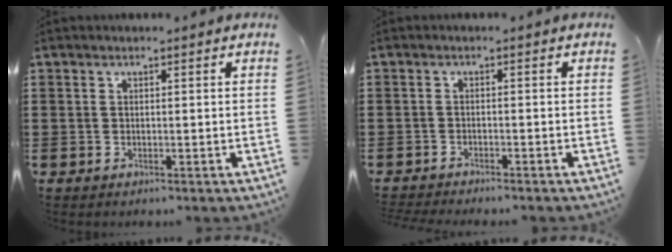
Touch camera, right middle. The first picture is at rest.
{"total": 1.3, "force": [-1.3, -0.1, 0.1], "torque": [-0.004, 0.001, -0.027]}